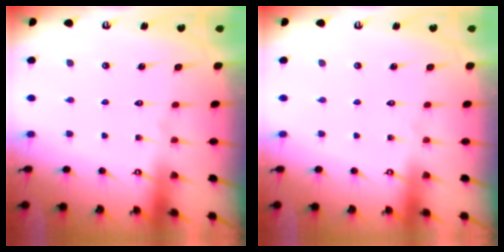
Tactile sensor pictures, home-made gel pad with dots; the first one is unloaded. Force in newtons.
{"total": 0.0}